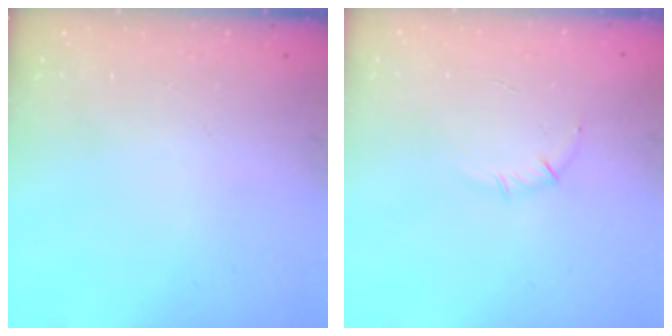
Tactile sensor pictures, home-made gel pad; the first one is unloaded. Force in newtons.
{"total": 4.7, "press": 4.5, "slide": 1.3}